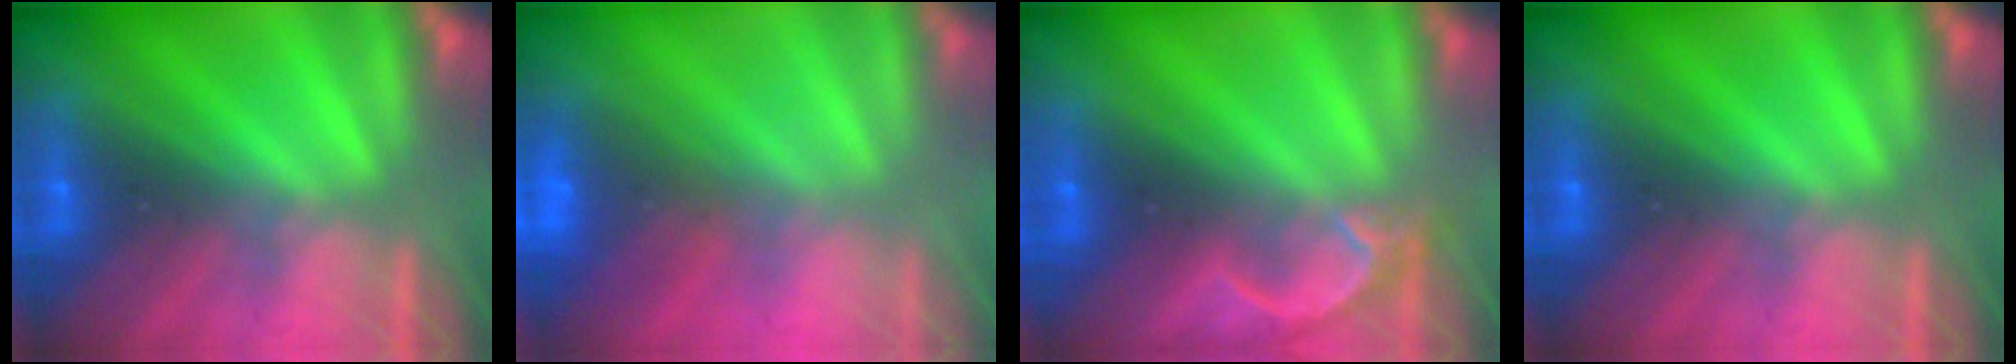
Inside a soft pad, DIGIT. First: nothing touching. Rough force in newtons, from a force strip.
{"total": 7.4}
{"total": 4.6}
{"total": 0.0}